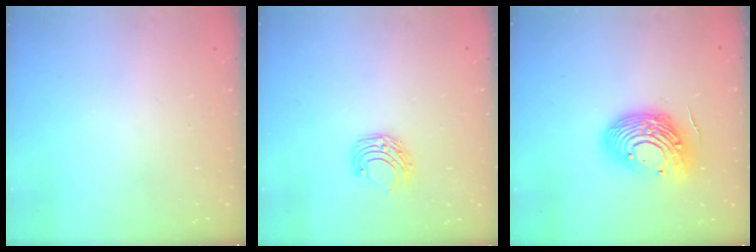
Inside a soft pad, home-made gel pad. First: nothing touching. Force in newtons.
{"total": 6.7, "press": 6.7, "slide": 0.7}
{"total": 15.1, "press": 15.0, "slide": 1.9}